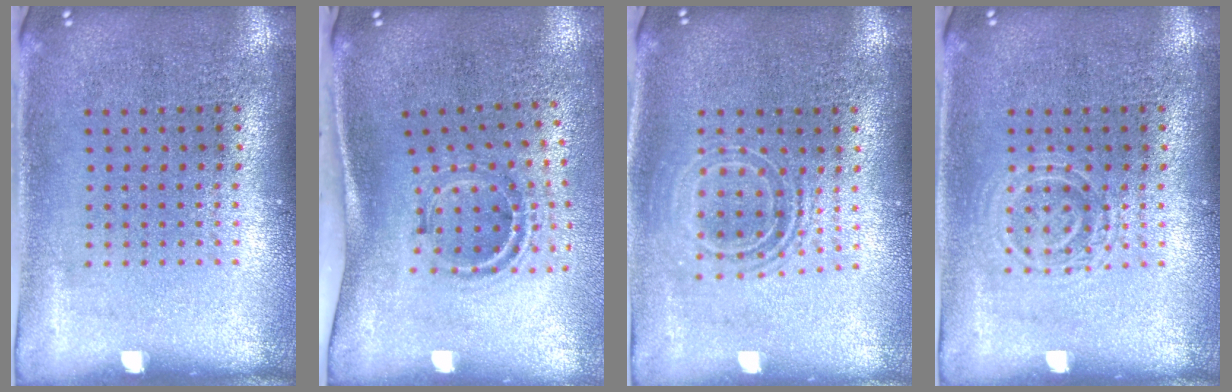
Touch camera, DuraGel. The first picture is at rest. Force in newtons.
{"total": 1.2, "press": 1.0, "slide": 0.7}
{"total": 1.7, "press": 1.4, "slide": 1.0}
{"total": 1.7, "press": 1.7, "slide": 0.4}